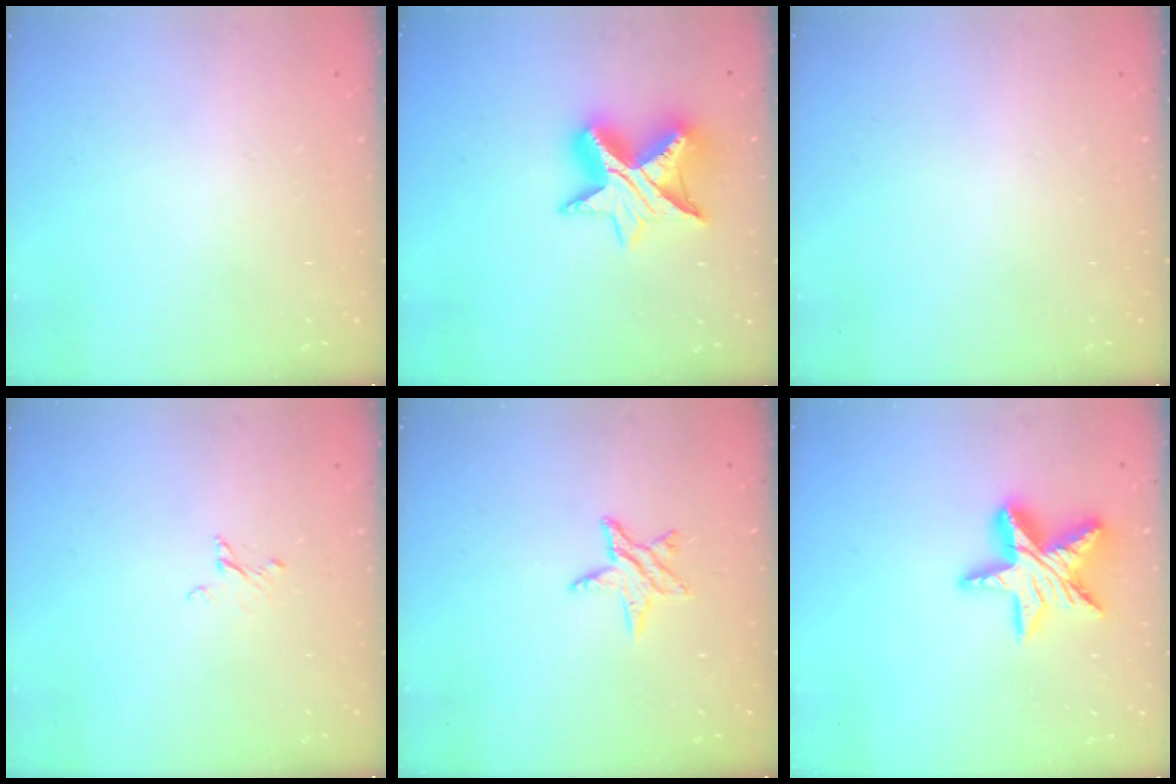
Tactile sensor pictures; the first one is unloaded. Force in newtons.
{"total": 12.4, "press": 12.4, "slide": 0.5}
{"total": 0.0}
{"total": 2.1, "press": 2.1, "slide": 0.1}
{"total": 5.4, "press": 5.3, "slide": 0.6}
{"total": 15.5, "press": 15.4, "slide": 1.1}